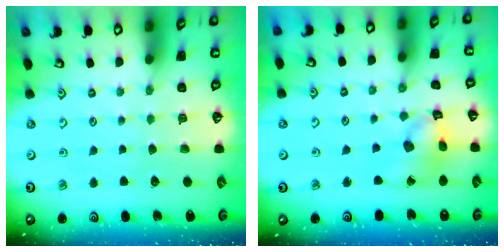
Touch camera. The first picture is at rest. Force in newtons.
{"total": 12.0, "press": 11.9, "slide": 1.5}